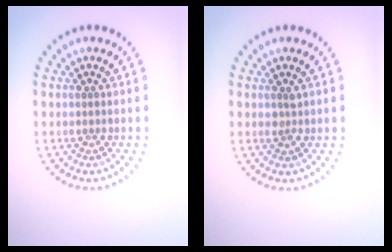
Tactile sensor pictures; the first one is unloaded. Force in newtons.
{"total": 0.7, "press": 0.7, "slide": 0.2}